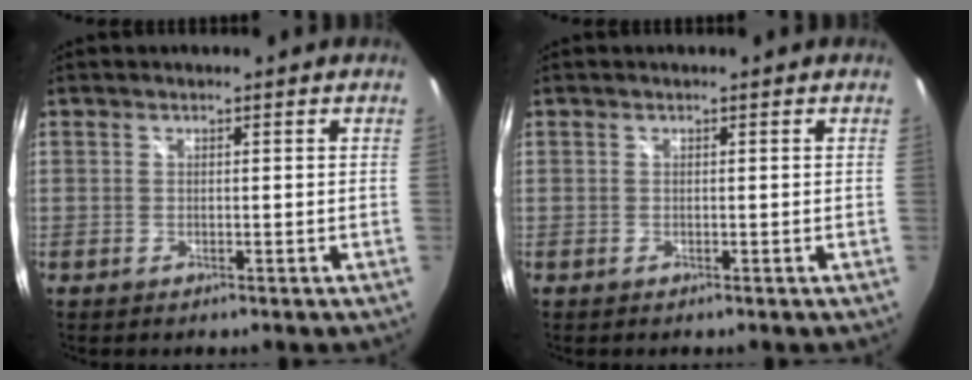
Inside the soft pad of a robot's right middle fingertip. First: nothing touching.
{"total": 0.0}